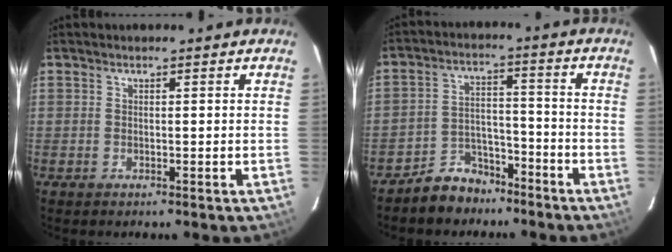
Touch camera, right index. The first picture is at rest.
{"total": 8.2, "force": [-6.6, 4.6, 1.6], "torque": [-0.044, 0.025, -0.101]}